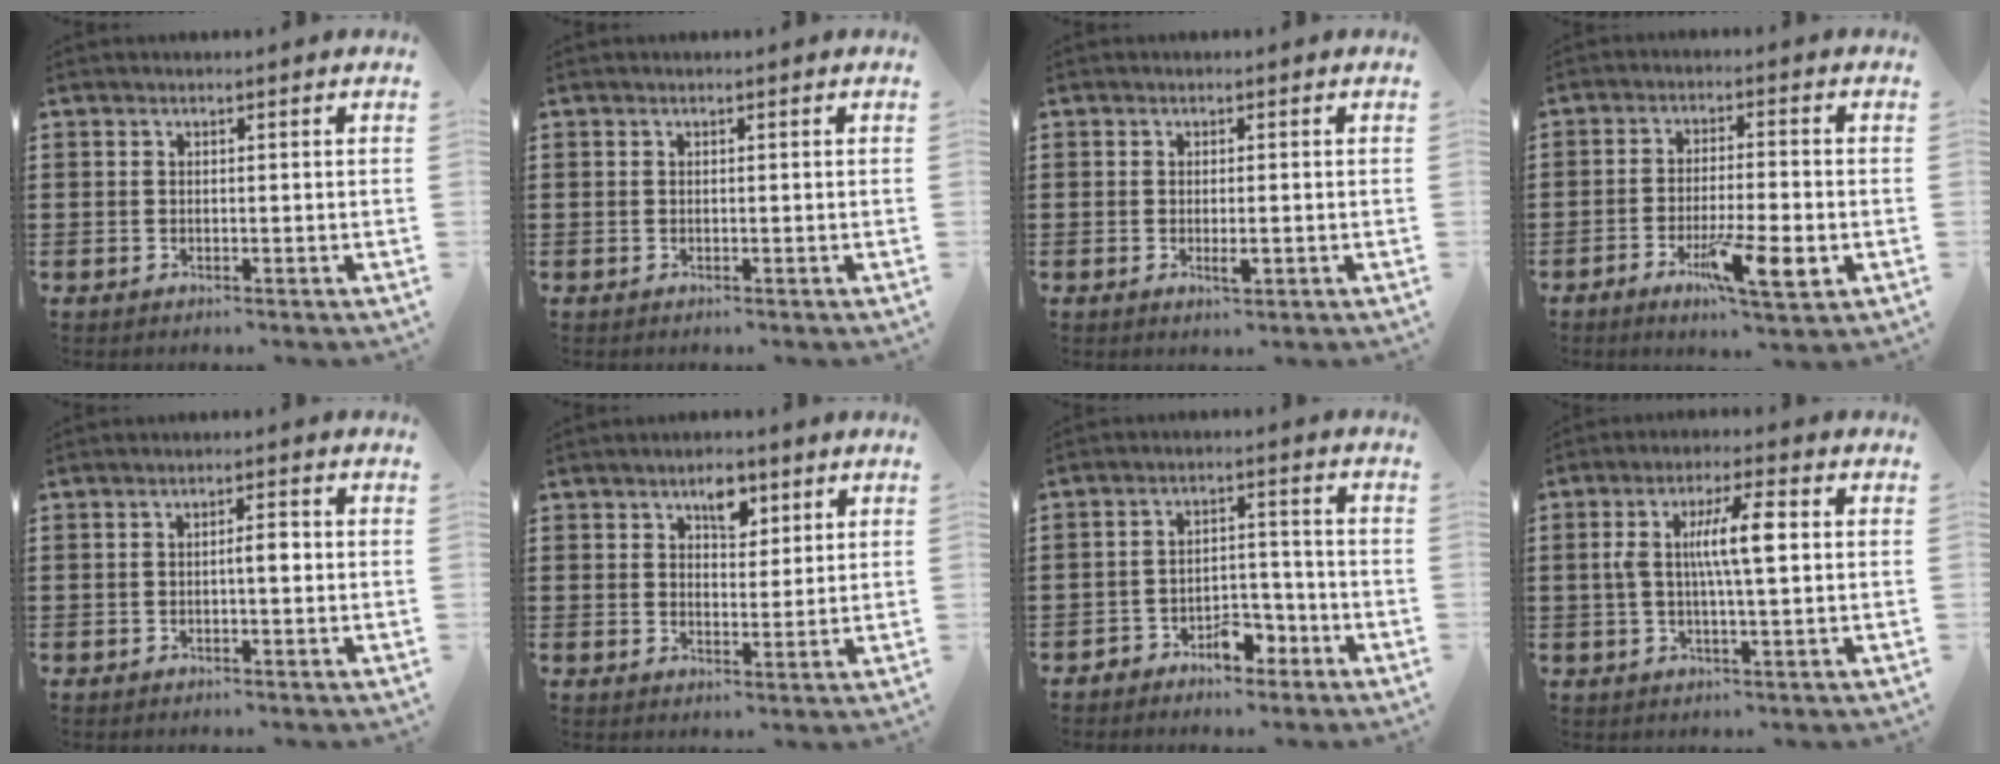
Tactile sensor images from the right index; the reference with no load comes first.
{"total": 0.0}
{"total": 2.1, "force": [-0.5, 0.5, 2.0], "torque": [-0.041, -0.005, -0.011]}
{"total": 8.5, "force": [-3.6, 1.8, 7.5], "torque": [-0.135, -0.005, -0.059]}
{"total": 2.4, "force": [-0.3, 0.5, 2.3], "torque": [-0.041, 0.003, -0.007]}
{"total": 4.8, "force": [2.8, 2.7, 2.9], "torque": [-0.043, 0.002, 0.043]}
{"total": 5.3, "force": [-3.9, 2.7, 2.4], "torque": [-0.037, 0.020, -0.071]}
{"total": 7.7, "force": [0.9, 1.6, 7.5], "torque": [-0.147, 0.002, 0.009]}